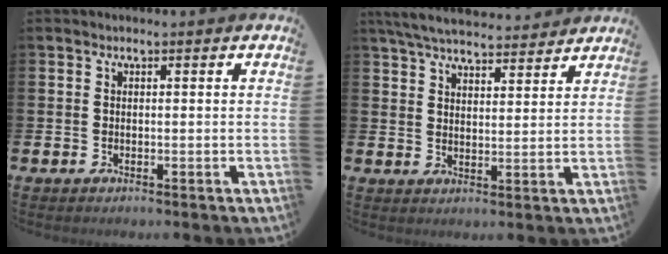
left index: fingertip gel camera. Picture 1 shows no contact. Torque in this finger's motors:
{"motor_torque": [1.07, -1.06, 0.20, 0.08]}